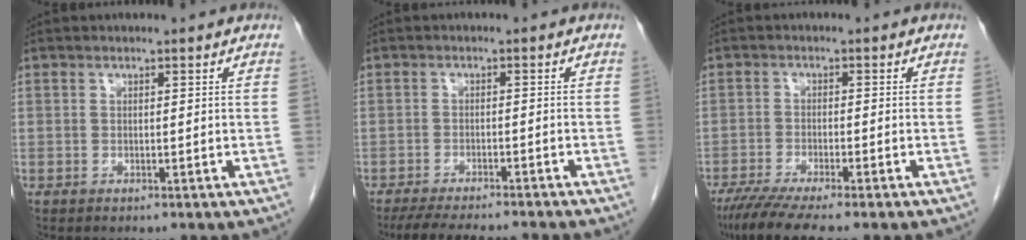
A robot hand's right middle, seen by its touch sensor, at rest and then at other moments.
{"total": 10.9, "force": [-9.8, 1.0, 4.6], "torque": [-0.066, -0.012, -0.138]}
{"total": 8.5, "force": [-6.8, 0.4, 5.1], "torque": [-0.080, -0.021, -0.111]}